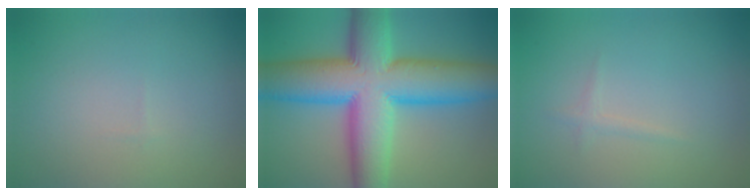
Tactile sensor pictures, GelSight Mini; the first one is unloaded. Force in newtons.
{"total": 14.2, "press": 14.2, "slide": 0.2}
{"total": 0.7, "press": 0.7, "slide": 0.0}